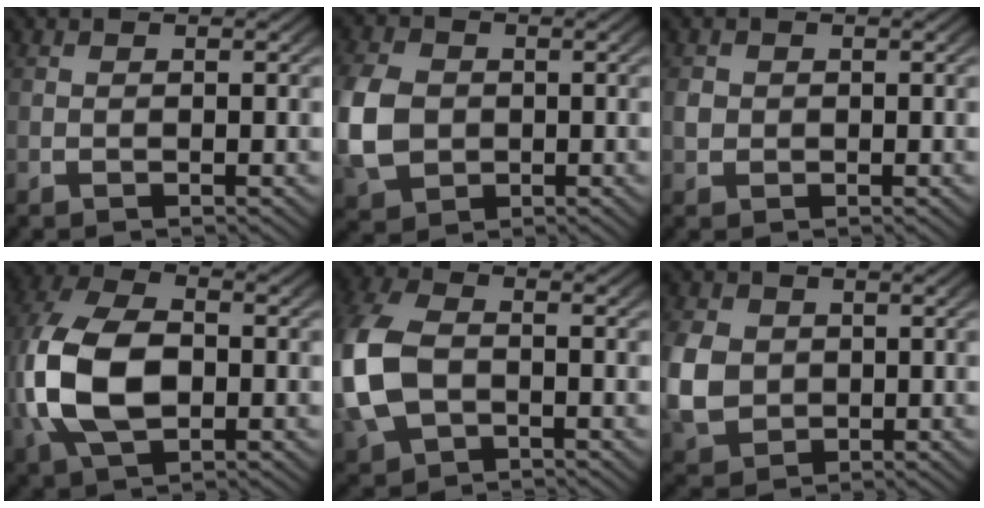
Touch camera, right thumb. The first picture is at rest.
{"total": 6.8, "force": [-0.5, 5.5, 3.9], "torque": [-0.115, -0.024, 0.007]}
{"total": 1.3, "force": [0.1, 1.2, 0.4], "torque": [-0.011, -0.003, 0.003]}
{"total": 11.9, "force": [-0.8, 8.1, 8.7], "torque": [-0.240, -0.043, 0.011]}
{"total": 8.4, "force": [-0.9, 6.4, 5.4], "torque": [-0.177, -0.034, 0.006]}
{"total": 6.3, "force": [-0.2, 5.4, 3.4], "torque": [-0.105, -0.030, 0.017]}